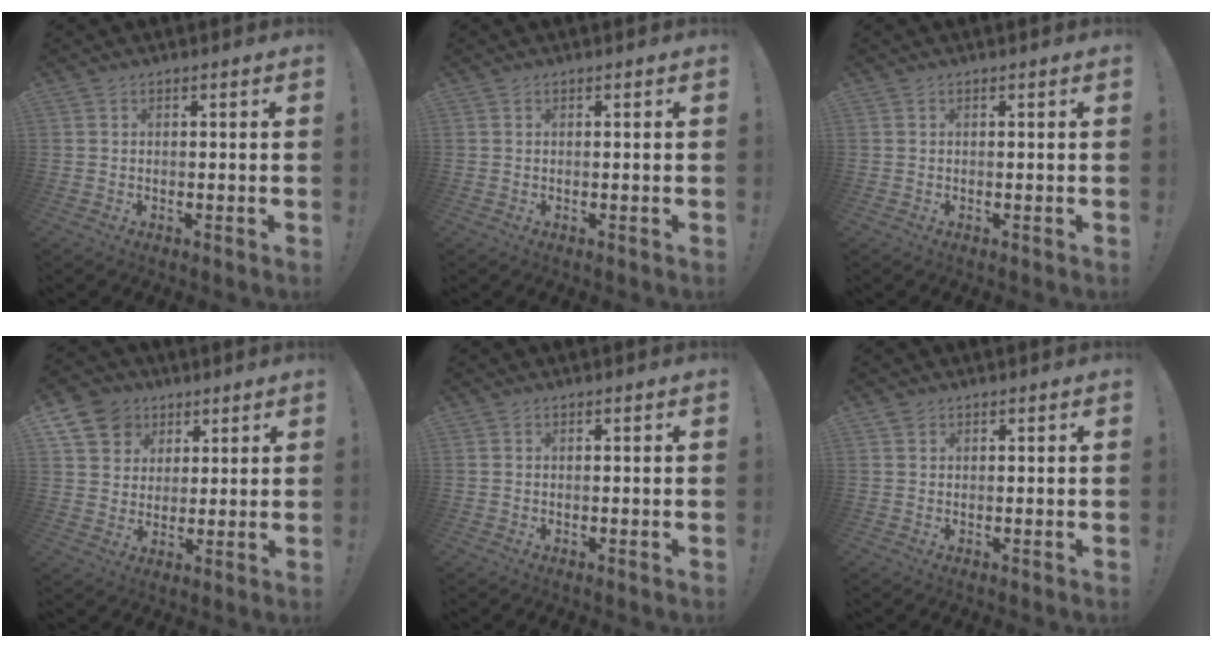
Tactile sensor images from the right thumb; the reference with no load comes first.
{"total": 0.0}
{"total": 0.0}
{"total": 11.2, "force": [5.5, 9.1, 3.4], "torque": [-0.051, -0.032, 0.111]}
{"total": 0.0}
{"total": 1.0, "force": [0.7, 0.7, 0.1], "torque": [0.003, -0.002, 0.013]}